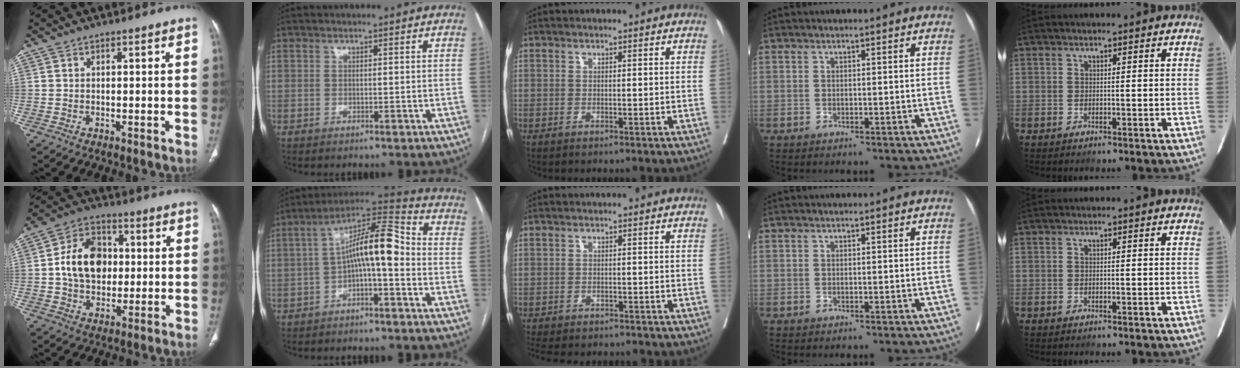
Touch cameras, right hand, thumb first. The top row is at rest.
{"thumb": {"total": 13.2, "force": [0.8, 9.8, 8.9], "torque": [-0.123, 0.014, 0.012]}, "index": {"total": 10.9, "force": [-1.2, 2.6, 10.6], "torque": [-0.181, 0.042, -0.021]}, "middle": {"total": 11.6, "force": [-10.3, 3.6, 4.1], "torque": [-0.084, -0.009, -0.132]}}